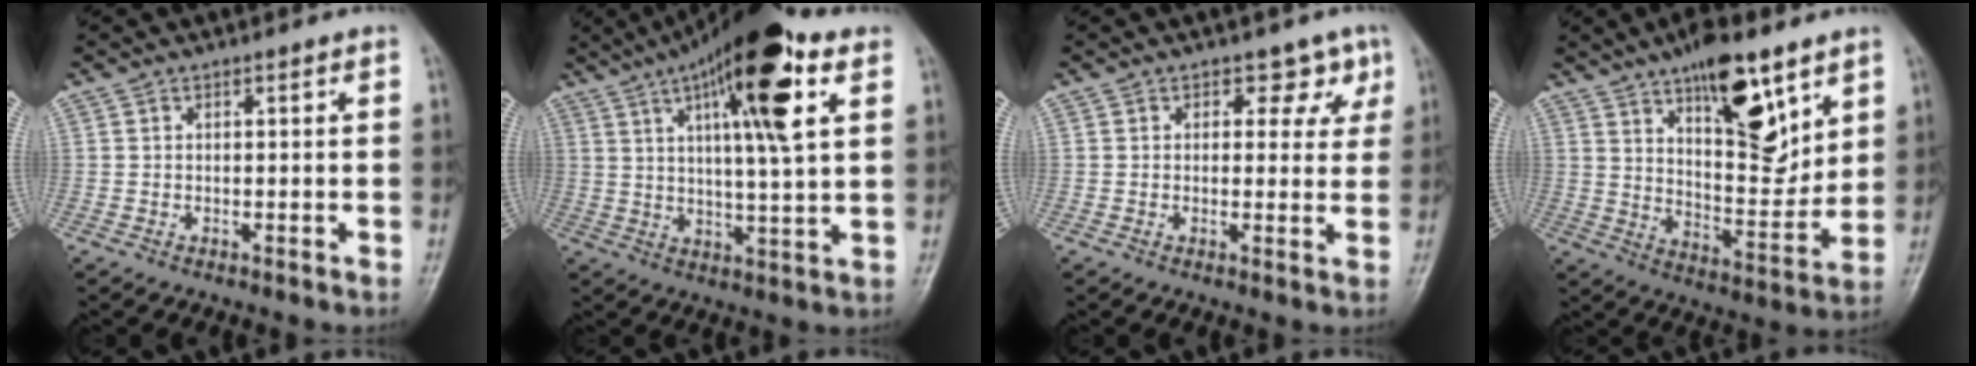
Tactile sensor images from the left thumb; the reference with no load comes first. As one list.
[{"total": 18.0, "force": [7.6, 3.9, 15.8], "torque": [-0.242, -0.010, 0.116]}, {"total": 4.3, "force": [2.1, 3.2, 2.0], "torque": [0.013, -0.006, 0.021]}, {"total": 17.1, "force": [9.5, 6.7, 12.5], "torque": [-0.150, -0.055, 0.157]}]